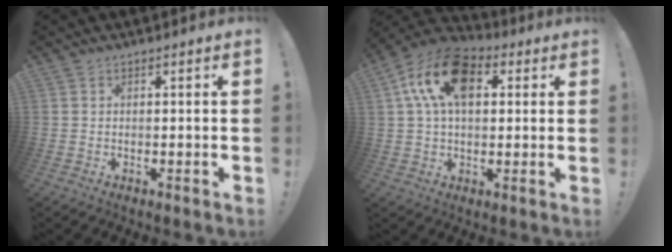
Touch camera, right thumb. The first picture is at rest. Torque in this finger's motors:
{"motor_torque": [0.72, 0.73, 0.18, 0.17, 0.25]}